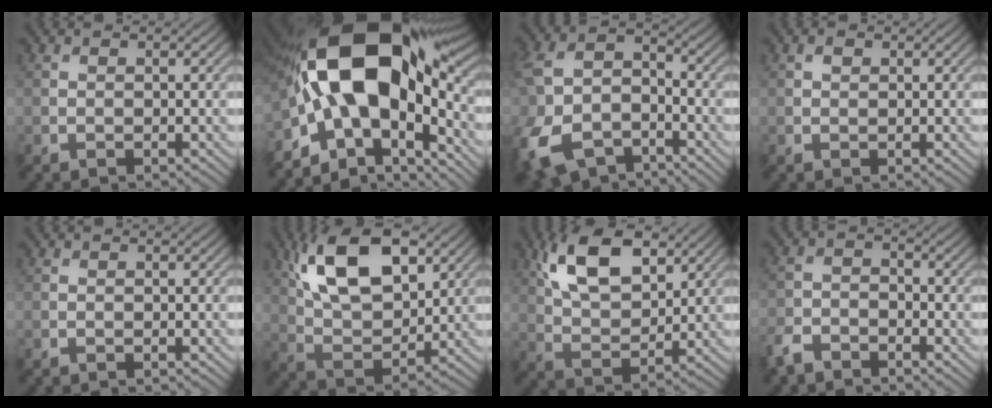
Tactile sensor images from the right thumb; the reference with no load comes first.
{"total": 19.2, "force": [0.2, 11.1, 15.7], "torque": [-0.293, 0.011, -0.006]}
{"total": 14.4, "force": [-7.0, 9.4, 8.3], "torque": [-0.251, -0.064, -0.122]}
{"total": 0.8, "force": [0.4, 0.5, 0.4], "torque": [-0.009, -0.002, 0.007]}
{"total": 0.0}
{"total": 13.7, "force": [6.3, 6.8, 10.1], "torque": [-0.205, 0.008, 0.118]}
{"total": 11.3, "force": [5.6, 5.7, 8.1], "torque": [-0.175, 0.009, 0.109]}
{"total": 4.1, "force": [-3.4, 1.7, 1.6], "torque": [-0.036, -0.007, -0.081]}